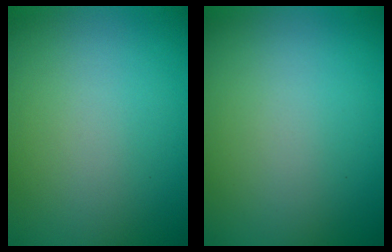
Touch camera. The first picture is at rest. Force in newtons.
{"total": 0.0}